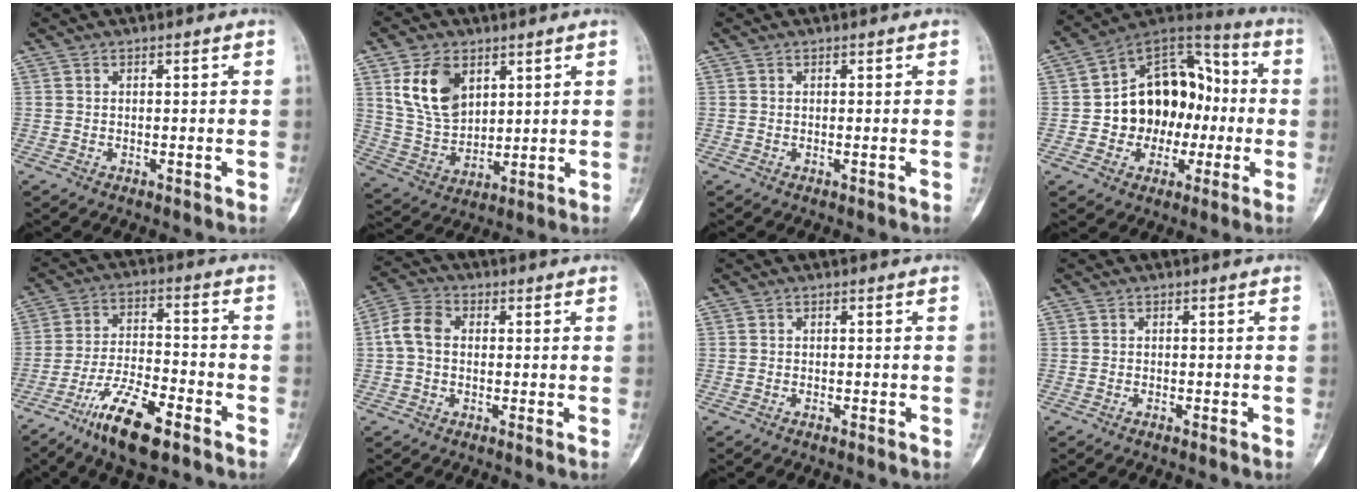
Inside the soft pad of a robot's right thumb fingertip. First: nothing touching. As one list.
[{"total": 12.1, "force": [5.2, 8.0, 7.5], "torque": [-0.117, -0.022, 0.111]}, {"total": 0.0}, {"total": 18.3, "force": [-1.9, 14.2, 11.4], "torque": [-0.120, 0.047, -0.030]}, {"total": 13.2, "force": [-8.5, 3.9, 9.3], "torque": [-0.179, 0.046, -0.154]}, {"total": 5.8, "force": [-0.1, 4.1, 4.1], "torque": [-0.079, 0.015, -0.015]}, {"total": 0.9, "force": [-0.7, 0.2, 0.4], "torque": [-0.013, 0.003, -0.012]}, {"total": 1.0, "force": [-0.8, 0.2, 0.5], "torque": [-0.014, 0.003, -0.013]}]